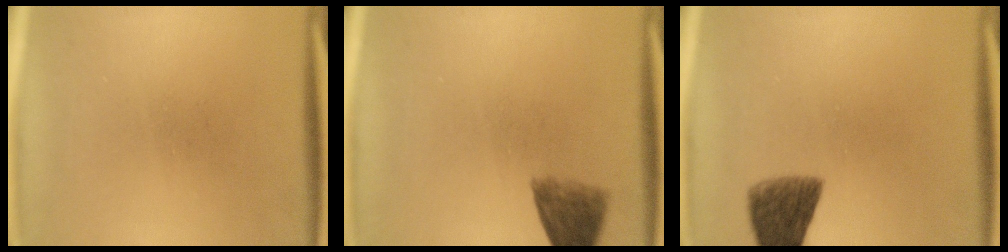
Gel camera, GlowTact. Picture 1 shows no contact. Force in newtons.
{"total": 5.6}
{"total": 7.2}